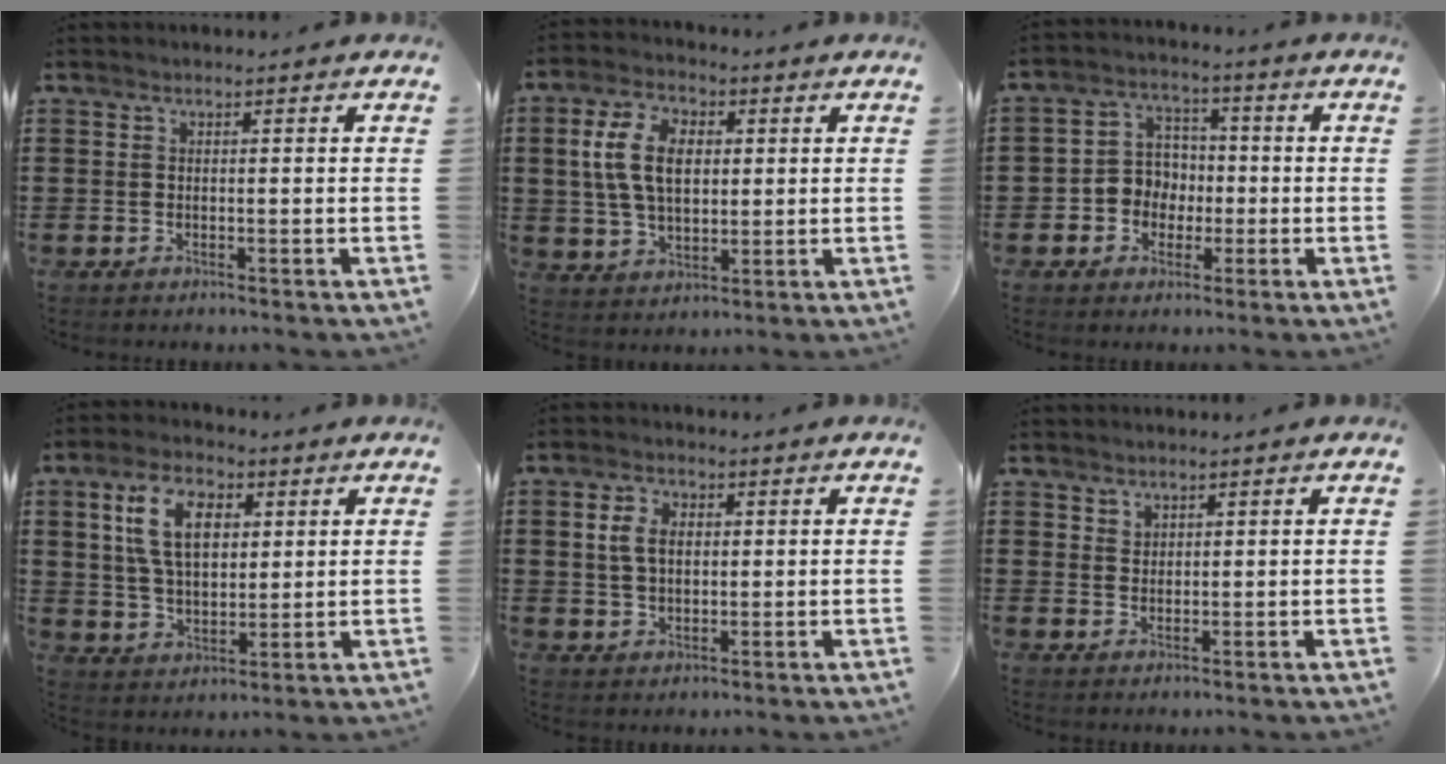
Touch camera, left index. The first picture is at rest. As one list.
[{"total": 8.8, "force": [1.8, 5.4, 6.7], "torque": [-0.161, 0.013, 0.026]}, {"total": 5.4, "force": [-1.2, 5.1, 1.4], "torque": [-0.044, 0.018, -0.024]}, {"total": 9.9, "force": [3.6, 5.5, 7.4], "torque": [-0.156, 0.014, 0.061]}, {"total": 4.4, "force": [1.0, 3.1, 3.0], "torque": [-0.069, 0.013, 0.014]}, {"total": 1.6, "force": [1.4, 0.8, 0.1], "torque": [-0.003, 0.001, 0.028]}]